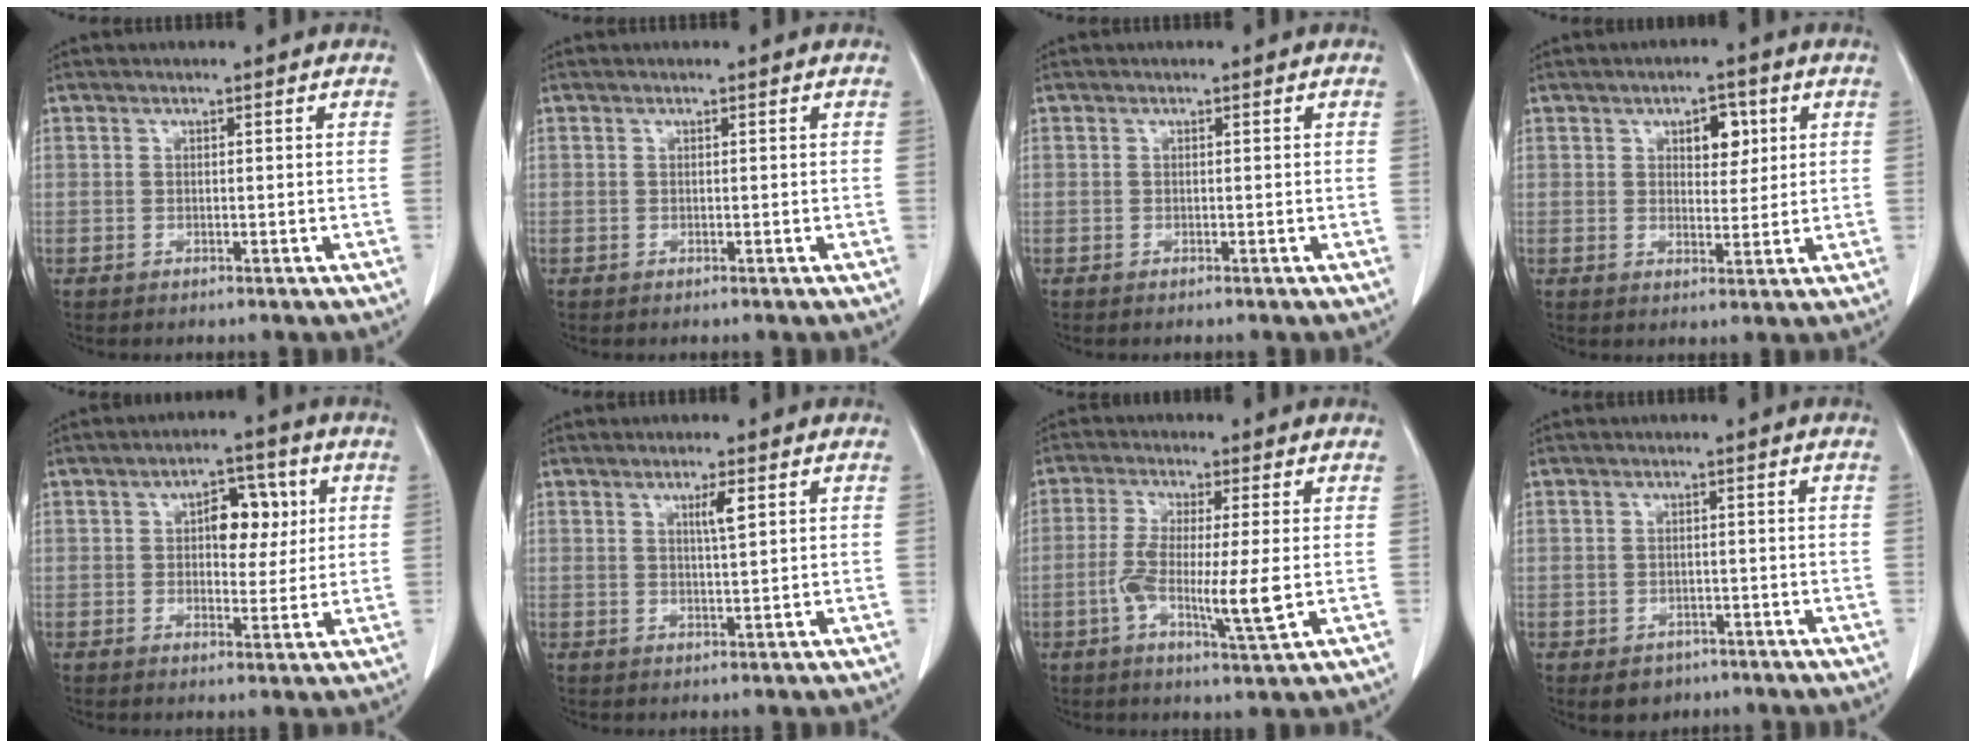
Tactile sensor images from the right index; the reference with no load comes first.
{"total": 0.0}
{"total": 0.0}
{"total": 4.8, "force": [1.9, 2.6, 3.6], "torque": [-0.049, 0.007, 0.029]}
{"total": 6.5, "force": [1.5, 3.6, 5.2], "torque": [-0.069, 0.018, 0.024]}
{"total": 2.6, "force": [1.1, 0.0, 2.4], "torque": [-0.044, -0.003, 0.019]}
{"total": 8.7, "force": [-1.6, 0.4, 8.5], "torque": [-0.160, -0.015, -0.034]}
{"total": 3.5, "force": [-2.0, 2.7, 0.8], "torque": [-0.005, 0.007, -0.021]}